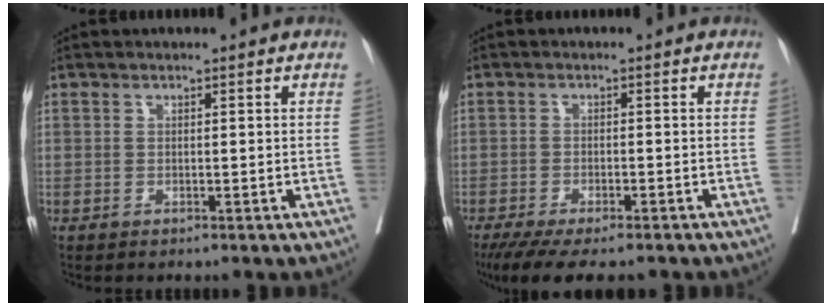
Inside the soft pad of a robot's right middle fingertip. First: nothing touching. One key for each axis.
{"total": 11.0, "fx": -9.0, "fy": 2.5, "fz": 5.9, "tx": -0.087, "ty": -0.018, "tz": -0.132}